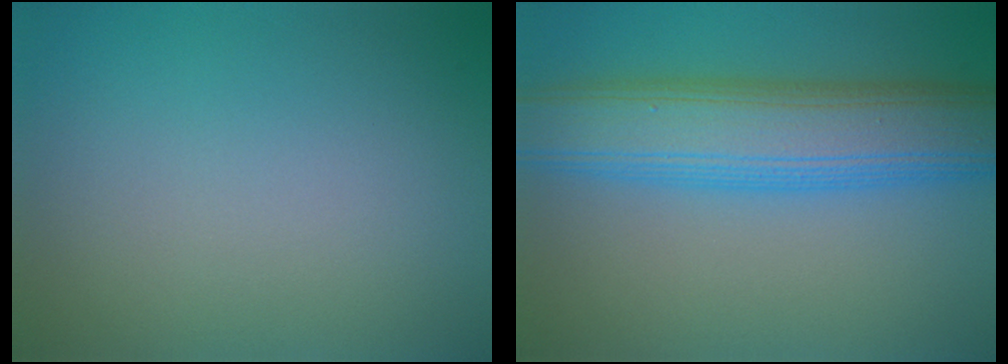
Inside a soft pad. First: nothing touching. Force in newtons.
{"total": 9.6, "press": 9.6, "slide": 0.1}